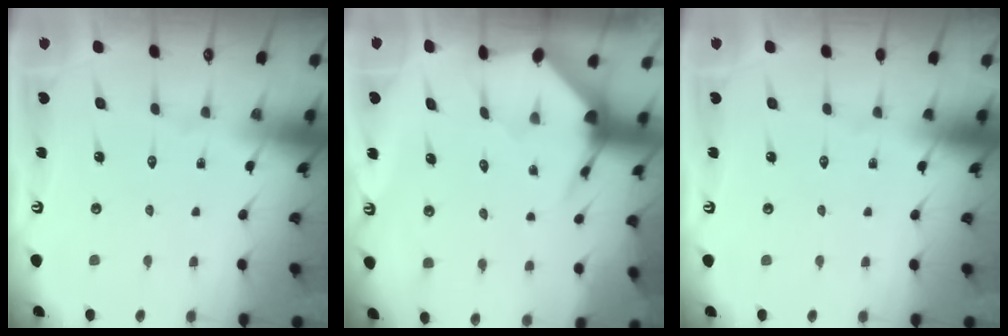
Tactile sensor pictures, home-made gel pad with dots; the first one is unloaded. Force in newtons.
{"total": 3.7, "press": 3.6, "slide": 0.4}
{"total": 0.0}